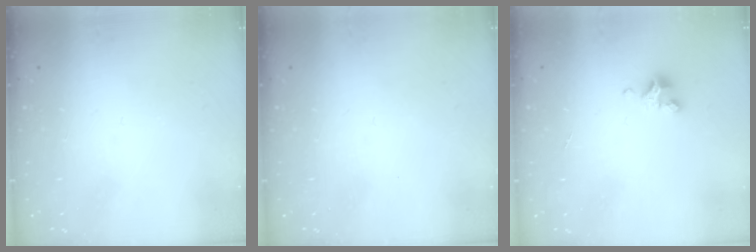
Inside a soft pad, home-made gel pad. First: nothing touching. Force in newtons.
{"total": 0.0}
{"total": 2.9, "press": 2.9, "slide": 0.3}